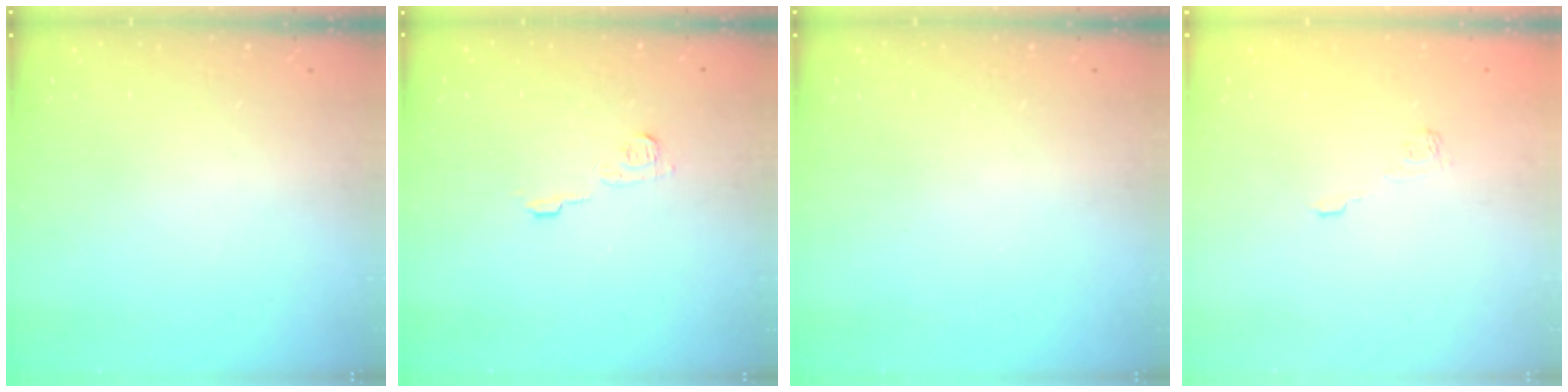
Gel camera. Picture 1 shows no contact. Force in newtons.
{"total": 6.0, "press": 6.0, "slide": 0.7}
{"total": 0.0}
{"total": 2.2, "press": 1.8, "slide": 1.3}